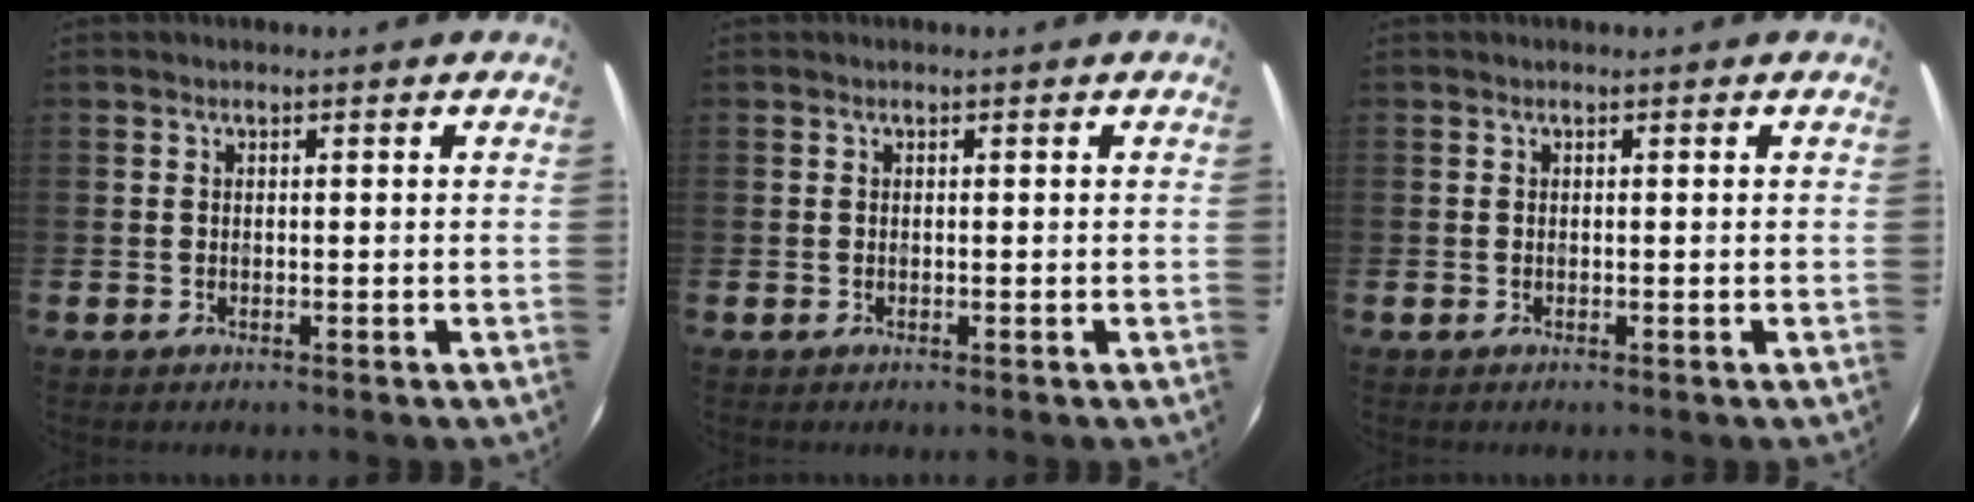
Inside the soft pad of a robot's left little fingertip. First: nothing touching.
{"total": 0.0}
{"total": 0.0}